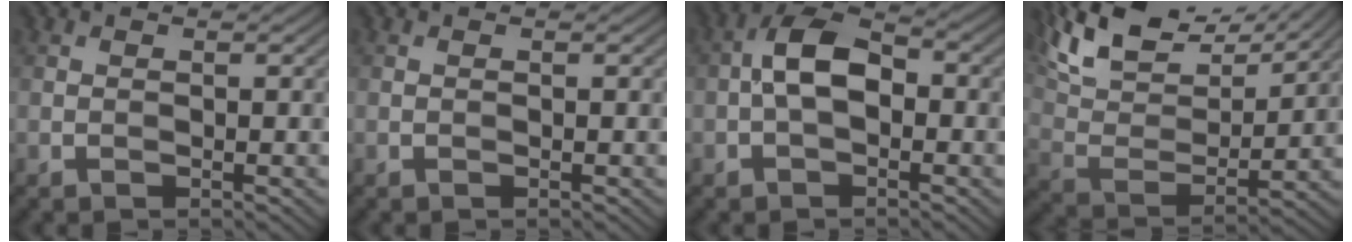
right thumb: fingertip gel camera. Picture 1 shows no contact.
{"total": 0.0}
{"total": 6.0, "force": [-0.5, 3.4, 4.9], "torque": [-0.097, 0.016, -0.018]}
{"total": 15.7, "force": [11.4, 6.1, 8.9], "torque": [-0.214, 0.021, 0.173]}